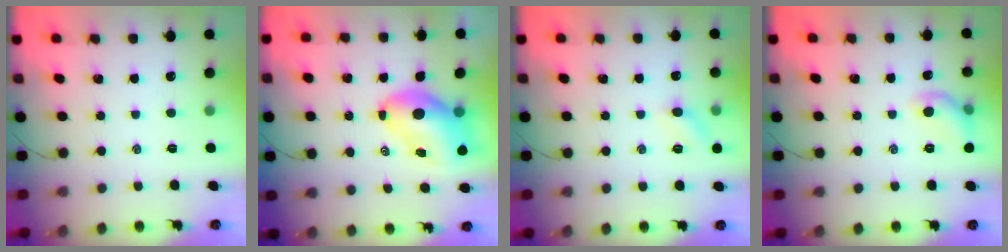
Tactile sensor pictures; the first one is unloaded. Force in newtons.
{"total": 10.4, "press": 9.9, "slide": 3.1}
{"total": 5.1, "press": 4.9, "slide": 1.6}
{"total": 8.0, "press": 7.9, "slide": 1.1}